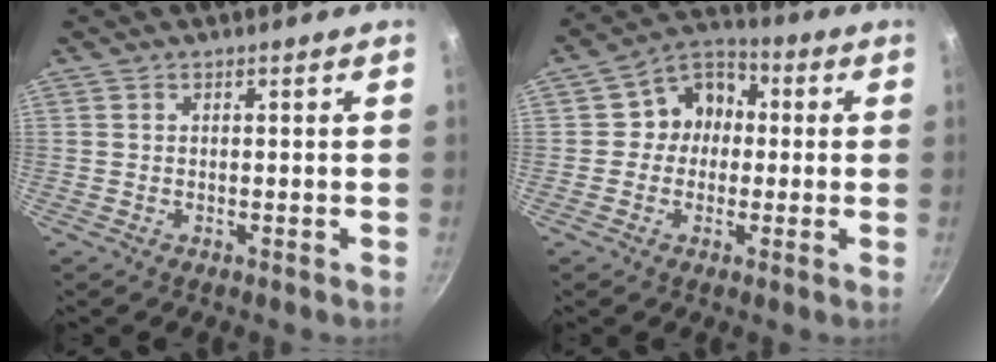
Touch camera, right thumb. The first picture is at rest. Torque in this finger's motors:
{"motor_torque": [-0.23, -0.13, -0.13, -0.04, 0.10]}